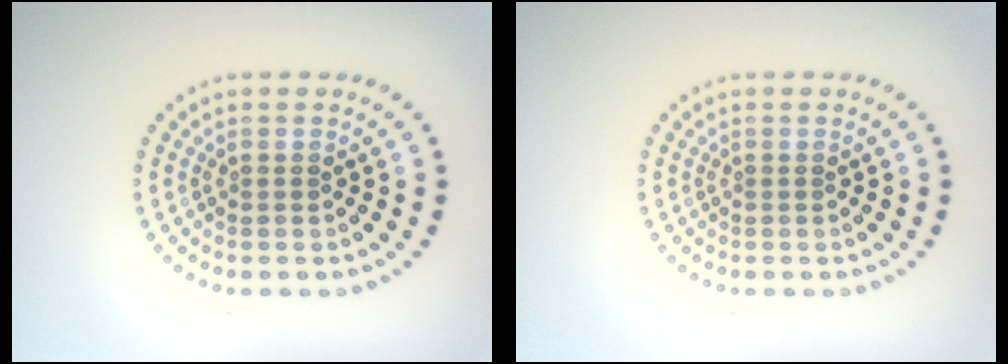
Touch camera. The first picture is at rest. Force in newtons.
{"total": 0.0}